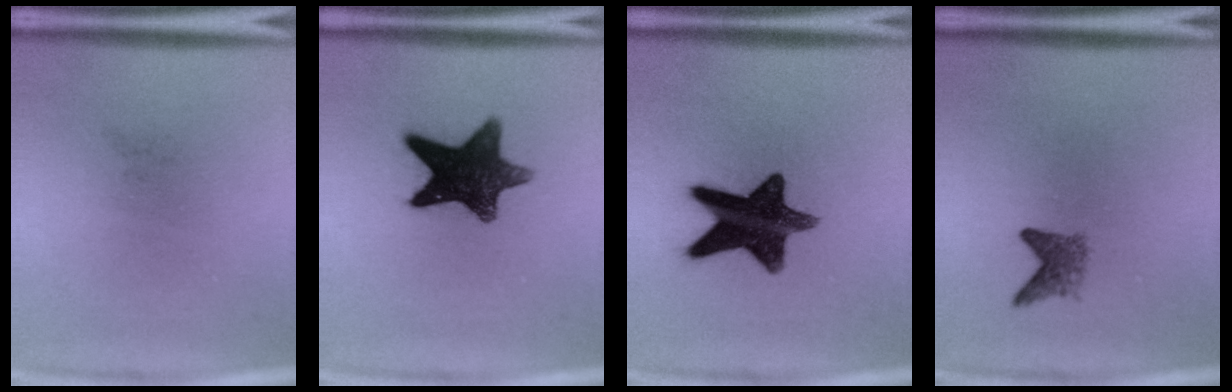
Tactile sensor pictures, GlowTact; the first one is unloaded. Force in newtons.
{"total": 12.8}
{"total": 14.2}
{"total": 2.2}